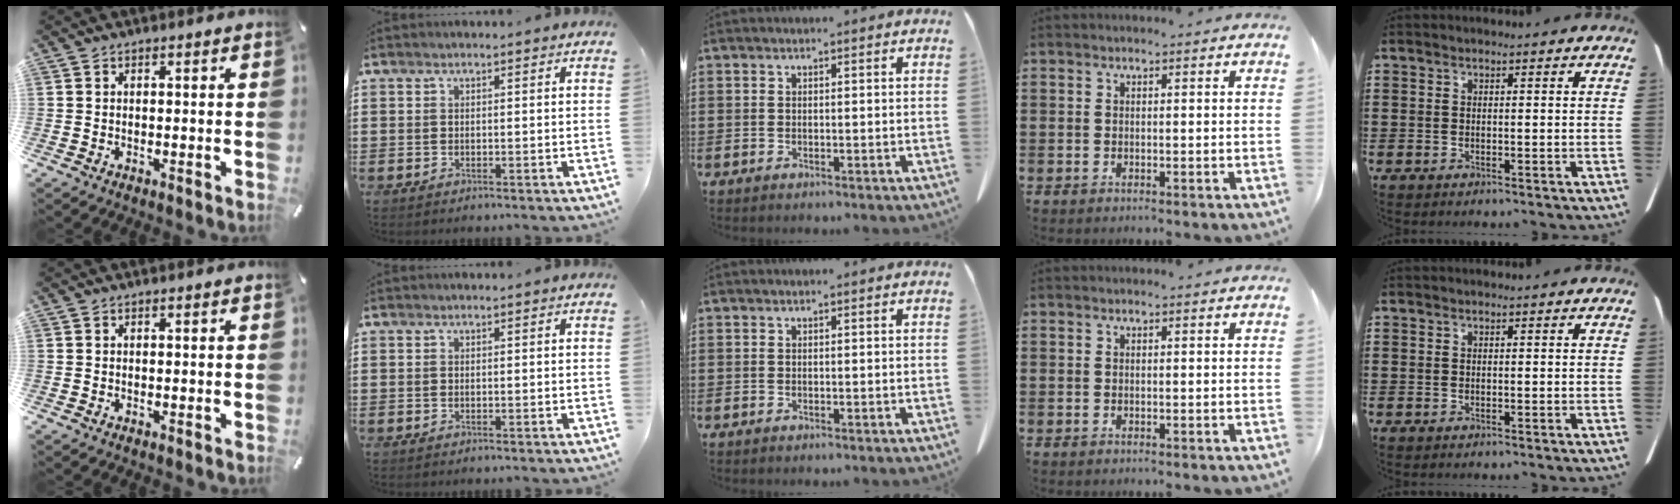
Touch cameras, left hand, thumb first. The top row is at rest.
{}